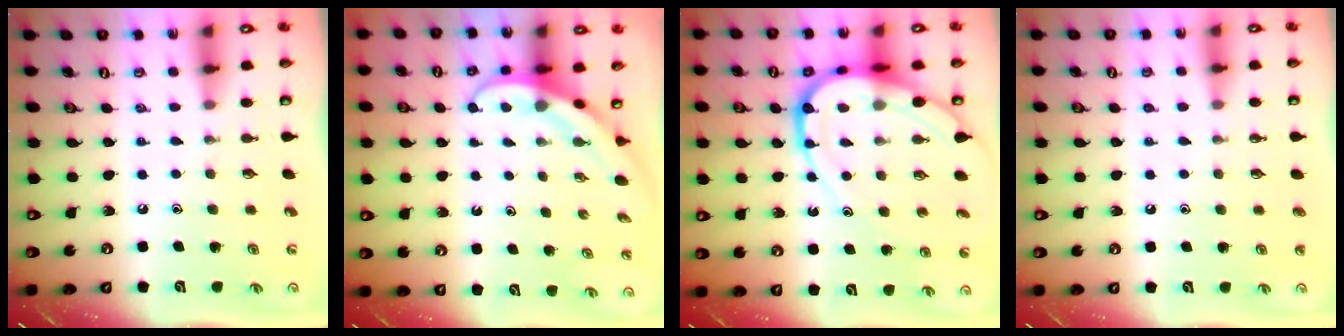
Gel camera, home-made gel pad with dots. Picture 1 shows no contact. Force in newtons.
{"total": 3.9, "press": 3.9, "slide": 0.3}
{"total": 14.5, "press": 14.4, "slide": 1.6}
{"total": 0.7, "press": 0.7, "slide": 0.0}